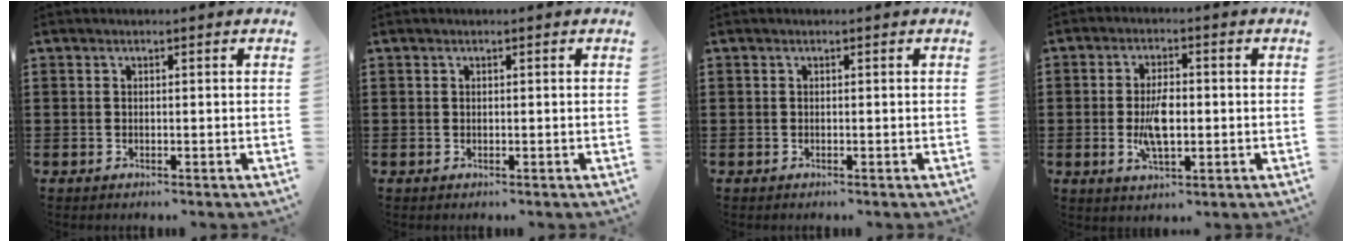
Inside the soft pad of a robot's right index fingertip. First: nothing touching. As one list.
[{"total": 0.0}, {"total": 0.0}, {"total": 6.0, "force": [-0.6, 2.6, 5.4], "torque": [-0.117, -0.003, -0.016]}]